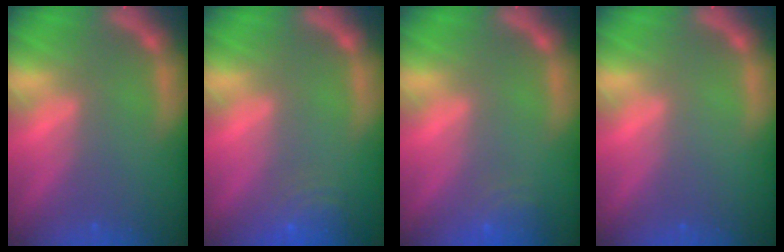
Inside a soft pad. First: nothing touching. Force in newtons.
{"total": 4.5}
{"total": 3.0}
{"total": 0.0}